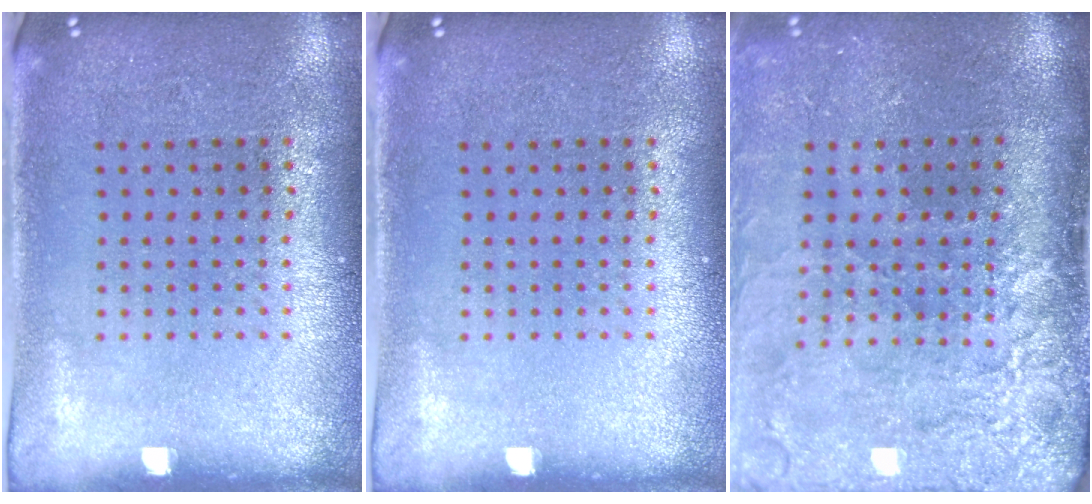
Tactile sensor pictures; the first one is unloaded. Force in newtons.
{"total": 0.0}
{"total": 4.6, "press": 3.7, "slide": 2.8}